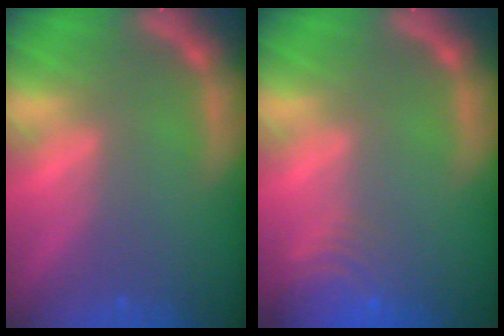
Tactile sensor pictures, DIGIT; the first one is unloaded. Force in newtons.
{"total": 6.5}